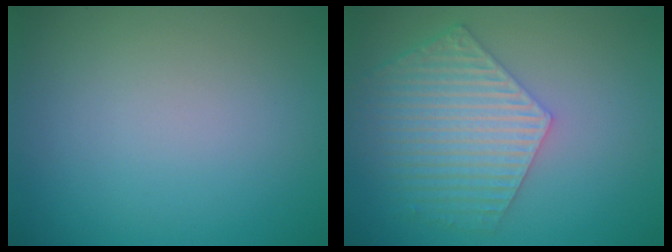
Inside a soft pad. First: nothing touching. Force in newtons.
{"total": 5.9, "press": 4.6, "slide": 3.6}